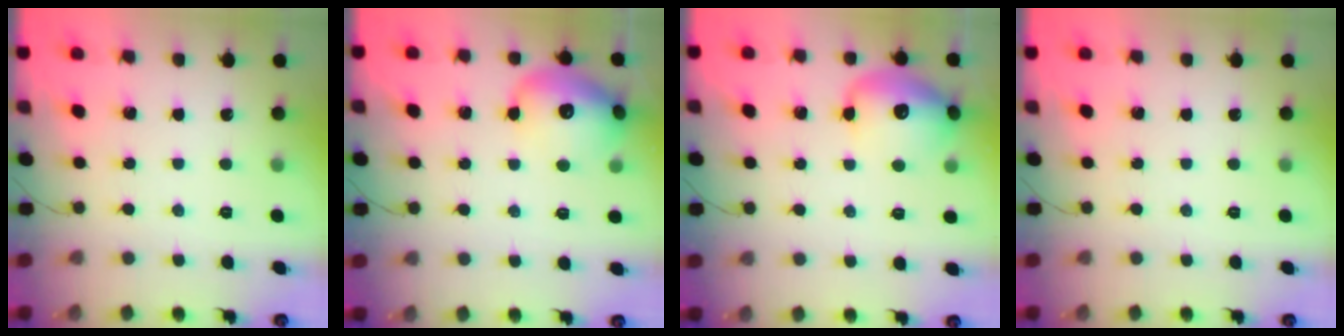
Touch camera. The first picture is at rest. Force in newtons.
{"total": 16.2, "press": 16.1, "slide": 1.7}
{"total": 14.7, "press": 14.5, "slide": 2.4}
{"total": 0.0}